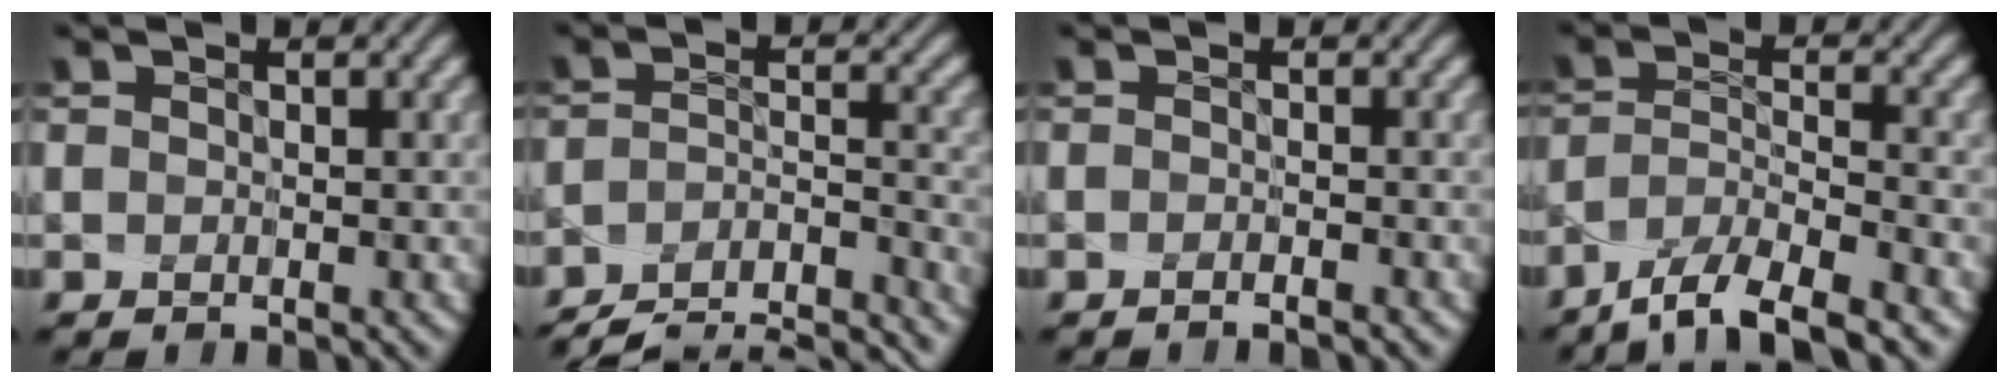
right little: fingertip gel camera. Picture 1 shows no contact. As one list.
[{"total": 11.3, "force": [-9.9, 3.8, 4.0], "torque": [-0.057, 0.009, -0.118]}, {"total": 0.8, "force": [-0.6, -0.3, 0.5], "torque": [-0.006, -0.002, -0.011]}, {"total": 7.4, "force": [-5.8, 1.8, 4.2], "torque": [-0.068, -0.001, -0.107]}]